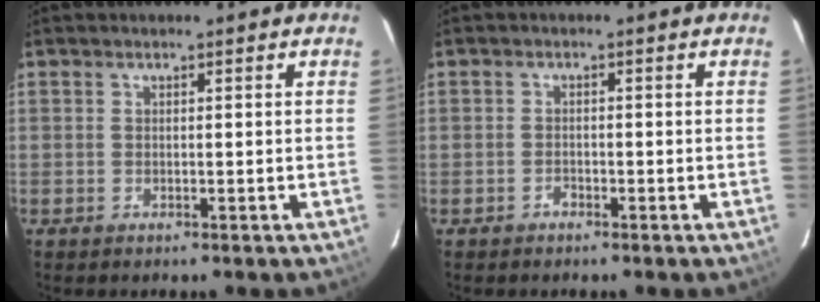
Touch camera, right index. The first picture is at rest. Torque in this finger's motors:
{"motor_torque": [0.05, 0.08, -0.03, -0.03]}